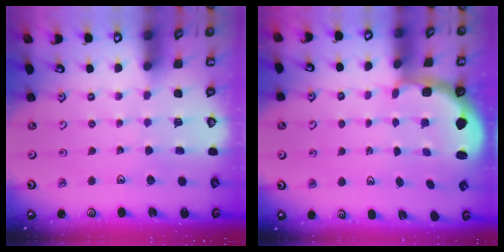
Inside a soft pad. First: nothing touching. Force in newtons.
{"total": 2.4, "press": 1.2, "slide": 2.1}